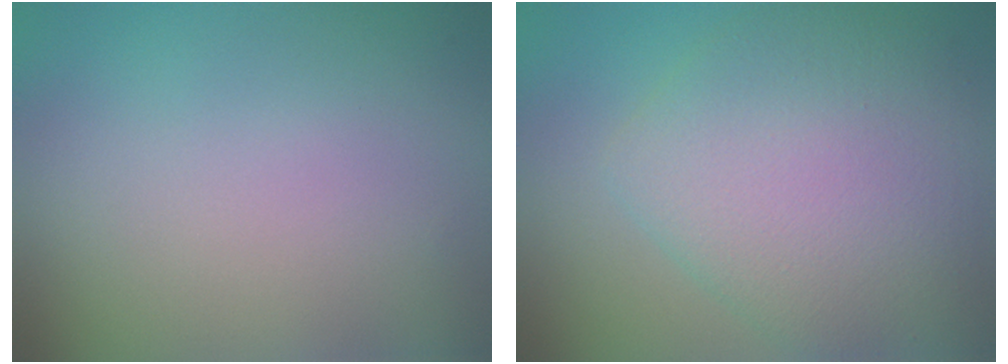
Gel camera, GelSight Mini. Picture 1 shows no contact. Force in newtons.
{"total": 7.0, "press": 7.0, "slide": 0.2}